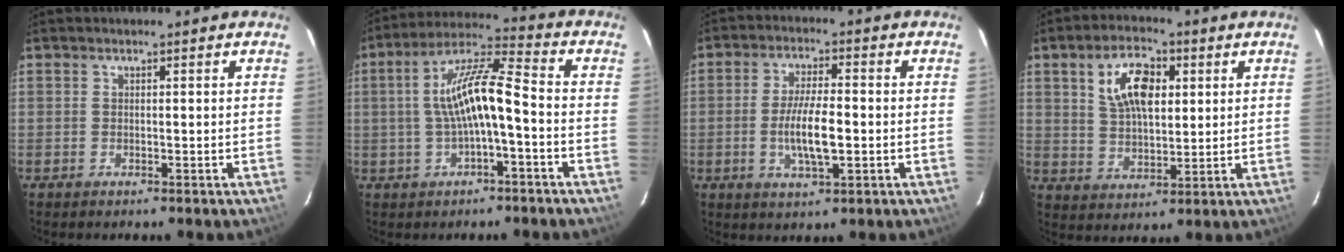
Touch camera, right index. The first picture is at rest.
{"total": 11.0, "force": [-1.5, 2.2, 10.7], "torque": [-0.207, 0.023, -0.025]}
{"total": 8.4, "force": [-1.5, 2.3, 7.9], "torque": [-0.153, -0.004, -0.028]}
{"total": 10.2, "force": [3.5, 5.3, 8.0], "torque": [-0.151, 0.019, 0.067]}